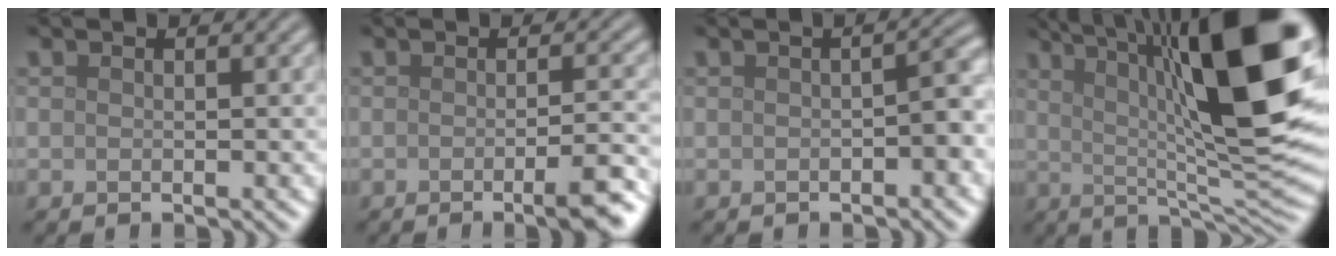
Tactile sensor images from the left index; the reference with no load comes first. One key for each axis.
{"total": 4.5, "fx": -1.7, "fy": 0.9, "fz": 4.1, "tx": -0.054, "ty": -0.005, "tz": -0.029}
{"total": 2.3, "fx": -0.5, "fy": 0.5, "fz": 2.2, "tx": -0.032, "ty": 0.008, "tz": -0.006}
{"total": 17.0, "fx": 5.1, "fy": 4.5, "fz": 15.6, "tx": -0.219, "ty": 0.019, "tz": 0.083}